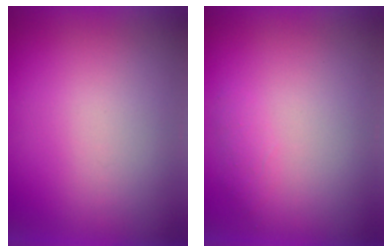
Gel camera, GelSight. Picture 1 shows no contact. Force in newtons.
{"total": 2.1}